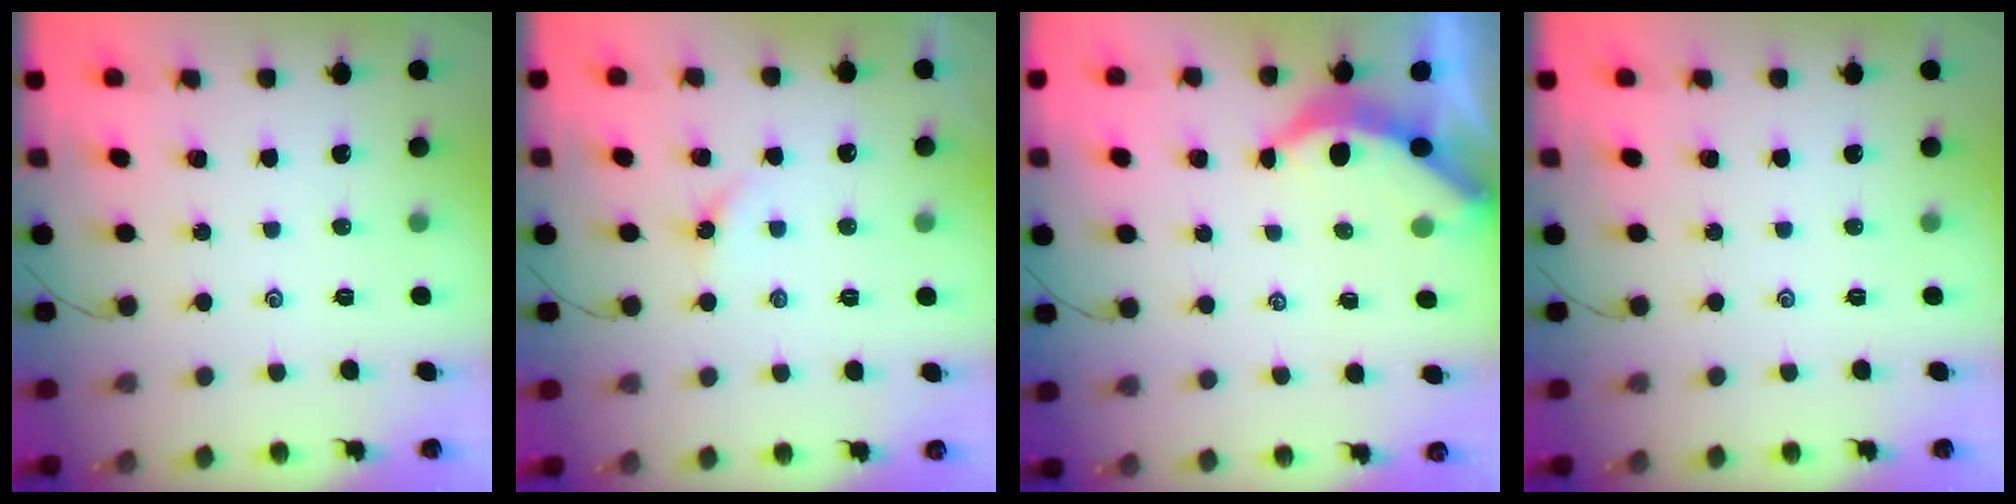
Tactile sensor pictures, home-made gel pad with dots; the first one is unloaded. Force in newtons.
{"total": 2.6, "press": 2.6, "slide": 0.3}
{"total": 3.8, "press": 3.8, "slide": 0.4}
{"total": 0.0}